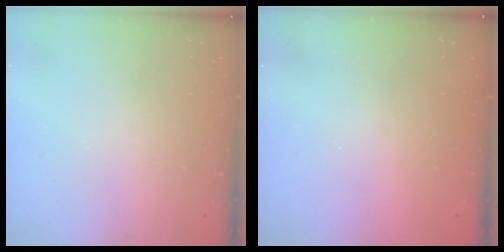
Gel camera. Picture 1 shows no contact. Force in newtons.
{"total": 2.4, "press": 2.3, "slide": 0.8}